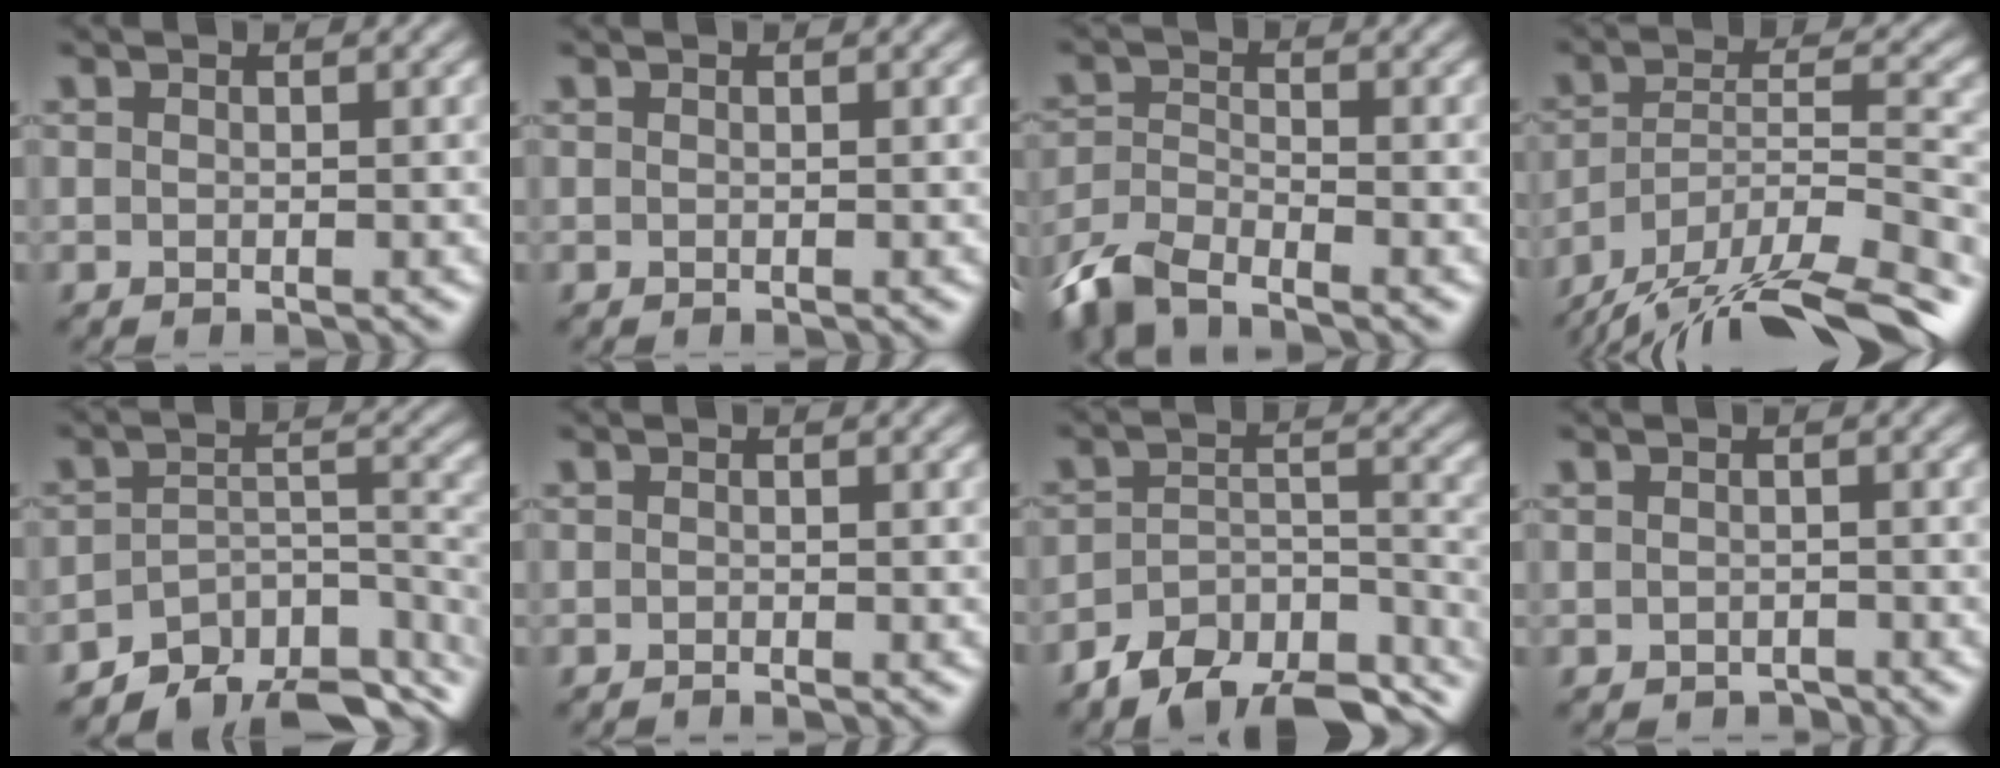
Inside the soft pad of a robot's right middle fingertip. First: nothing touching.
{"total": 0.0}
{"total": 5.4, "force": [-4.5, 1.5, 2.6], "torque": [-0.052, -0.008, -0.099]}
{"total": 16.2, "force": [-14.1, 4.0, 6.9], "torque": [-0.117, -0.006, -0.211]}
{"total": 8.2, "force": [-7.0, 2.9, 3.2], "torque": [-0.038, -0.009, -0.107]}
{"total": 0.7, "force": [-0.6, 0.0, 0.3], "torque": [-0.001, -0.001, -0.012]}
{"total": 10.6, "force": [-8.9, 3.9, 4.1], "torque": [-0.068, -0.001, -0.134]}
{"total": 0.9, "force": [-0.8, 0.4, 0.1], "torque": [0.000, -0.002, -0.012]}